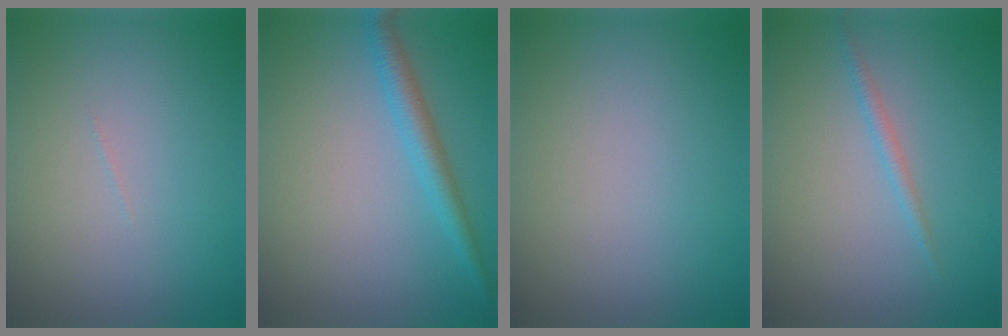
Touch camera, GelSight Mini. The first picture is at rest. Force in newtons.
{"total": 2.6, "press": 2.6, "slide": 0.1}
{"total": 0.0}
{"total": 1.1, "press": 1.1, "slide": 0.0}